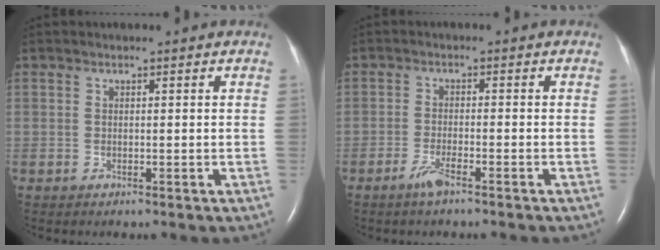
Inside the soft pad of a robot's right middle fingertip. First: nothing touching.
{"total": 2.8, "force": [-2.1, 0.1, 1.9], "torque": [-0.047, -0.004, -0.041]}